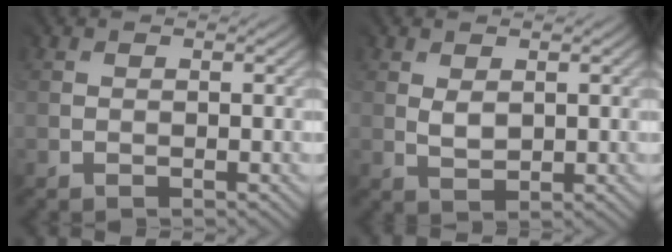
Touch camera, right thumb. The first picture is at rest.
{"total": 1.5, "force": [1.2, 0.9, 0.4], "torque": [-0.017, -0.001, 0.023]}